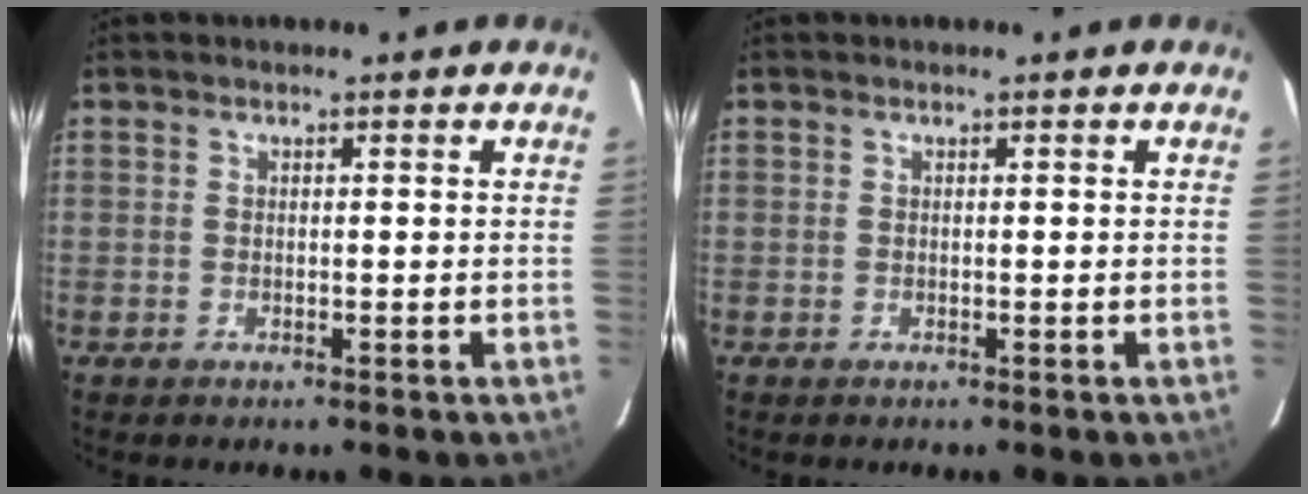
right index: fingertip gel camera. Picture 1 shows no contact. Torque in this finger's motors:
{"motor_torque": [0.00, 0.00, 0.01, 0.00]}